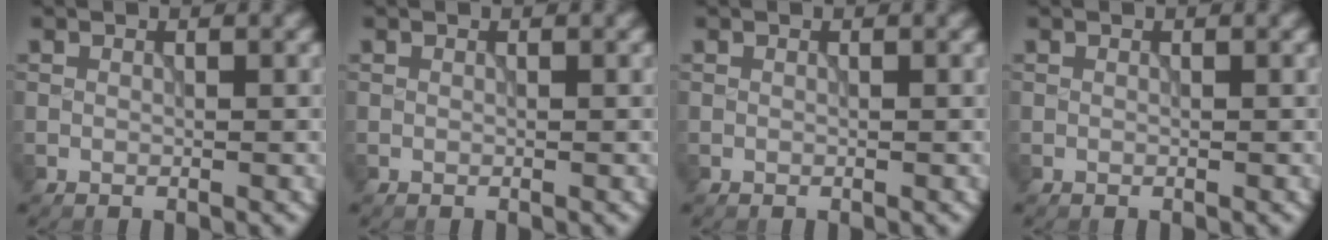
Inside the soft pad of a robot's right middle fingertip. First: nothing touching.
{"total": 0.0}
{"total": 0.0}
{"total": 0.0}